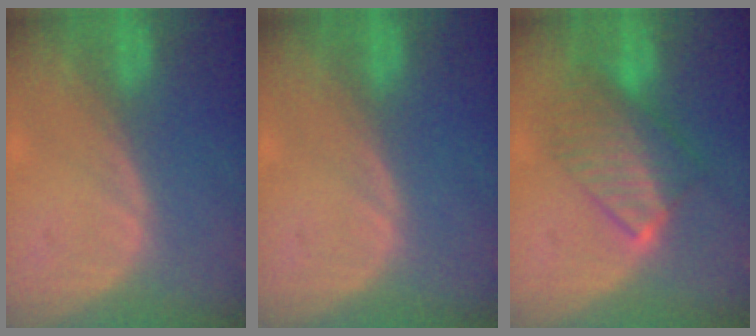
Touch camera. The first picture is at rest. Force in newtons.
{"total": 0.0}
{"total": 7.3, "press": 7.1, "slide": 1.8}